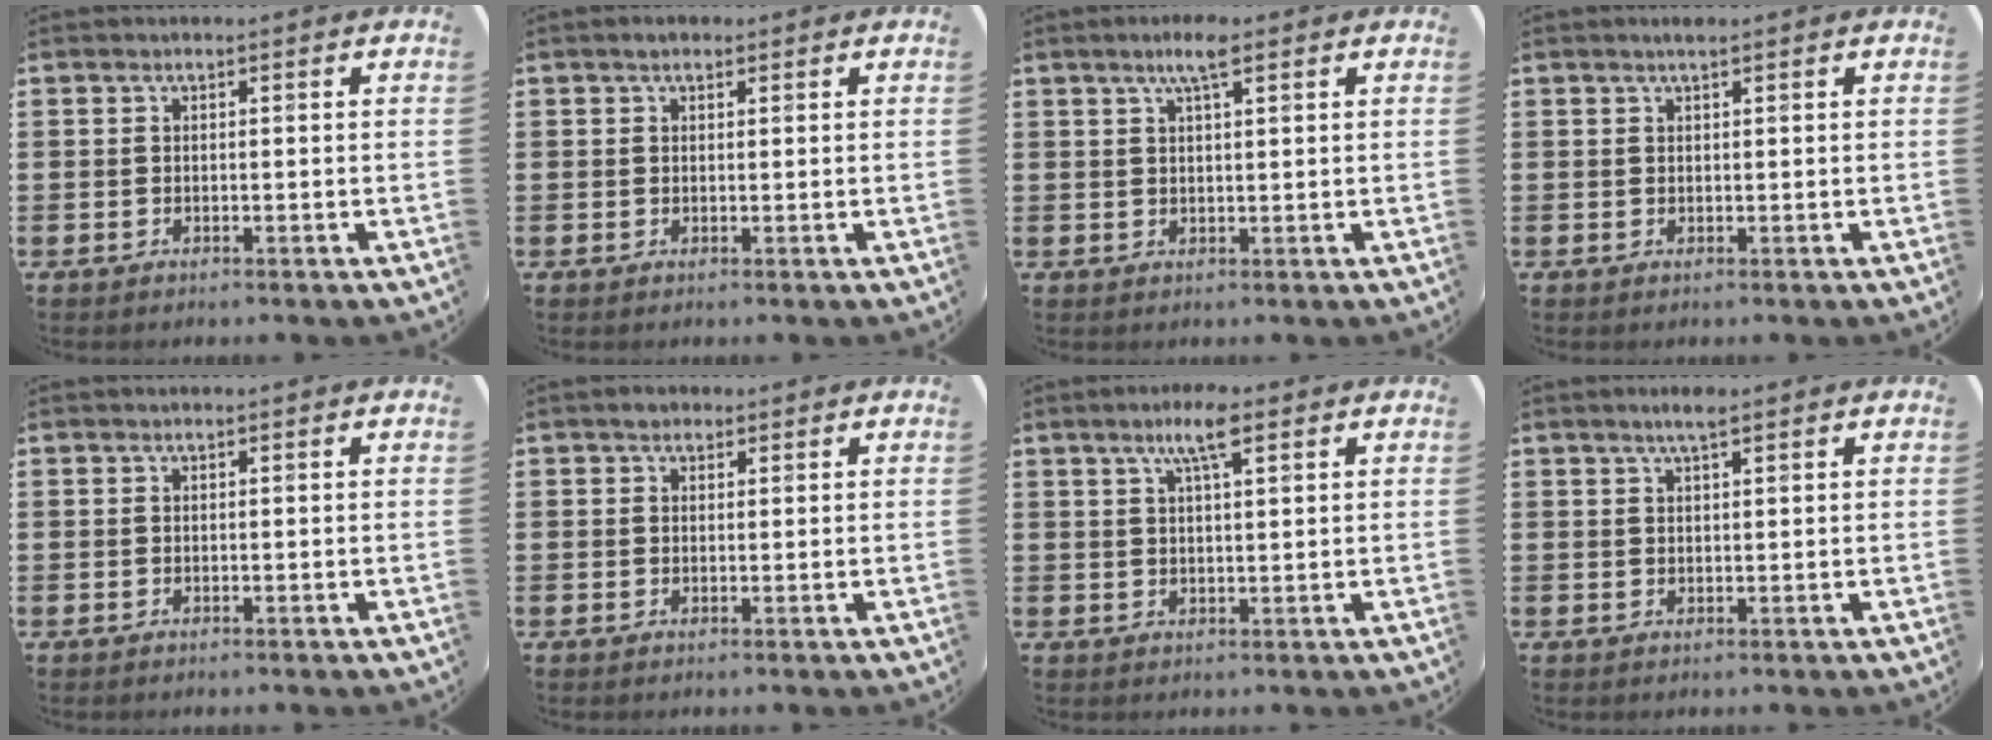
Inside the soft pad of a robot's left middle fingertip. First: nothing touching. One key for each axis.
{"total": 1.1, "fx": 0.9, "fy": 0.5, "fz": 0.4, "tx": -0.001, "ty": 0.002, "tz": 0.014}
{"total": 3.7, "fx": 2.5, "fy": 0.6, "fz": 2.8, "tx": -0.058, "ty": 0.008, "tz": 0.041}
{"total": 1.0, "fx": 0.8, "fy": 0.0, "fz": 0.6, "tx": -0.011, "ty": 0.001, "tz": 0.014}
{"total": 0.0}
{"total": 1.2, "fx": 1.0, "fy": 0.6, "fz": 0.2, "tx": 0.004, "ty": 0.002, "tz": 0.017}
{"total": 5.1, "fx": 3.2, "fy": 1.0, "fz": 3.8, "tx": -0.073, "ty": 0.007, "tz": 0.052}
{"total": 2.6, "fx": 2.0, "fy": 0.3, "fz": 1.7, "tx": -0.036, "ty": 0.005, "tz": 0.034}